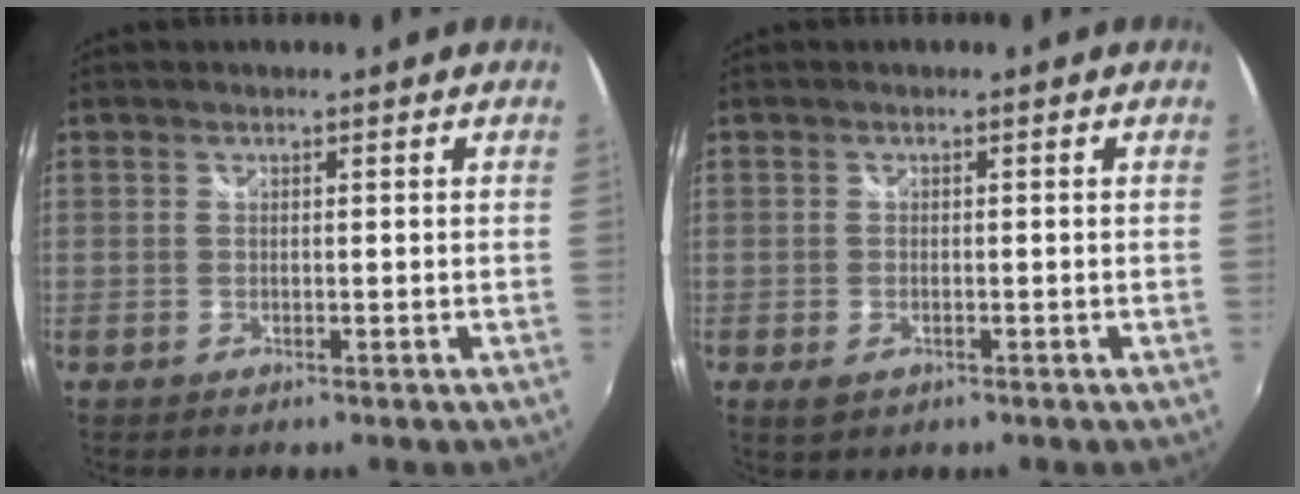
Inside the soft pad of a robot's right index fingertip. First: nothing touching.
{"total": 2.4, "force": [-1.0, 1.6, 1.5], "torque": [-0.028, -0.004, -0.013]}